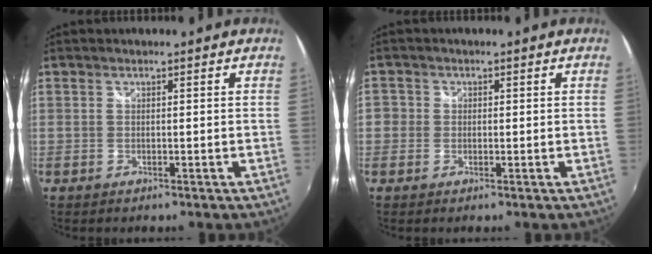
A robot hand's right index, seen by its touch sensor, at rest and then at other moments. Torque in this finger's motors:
{"motor_torque": [0.36, 0.39, 0.03, 0.05]}